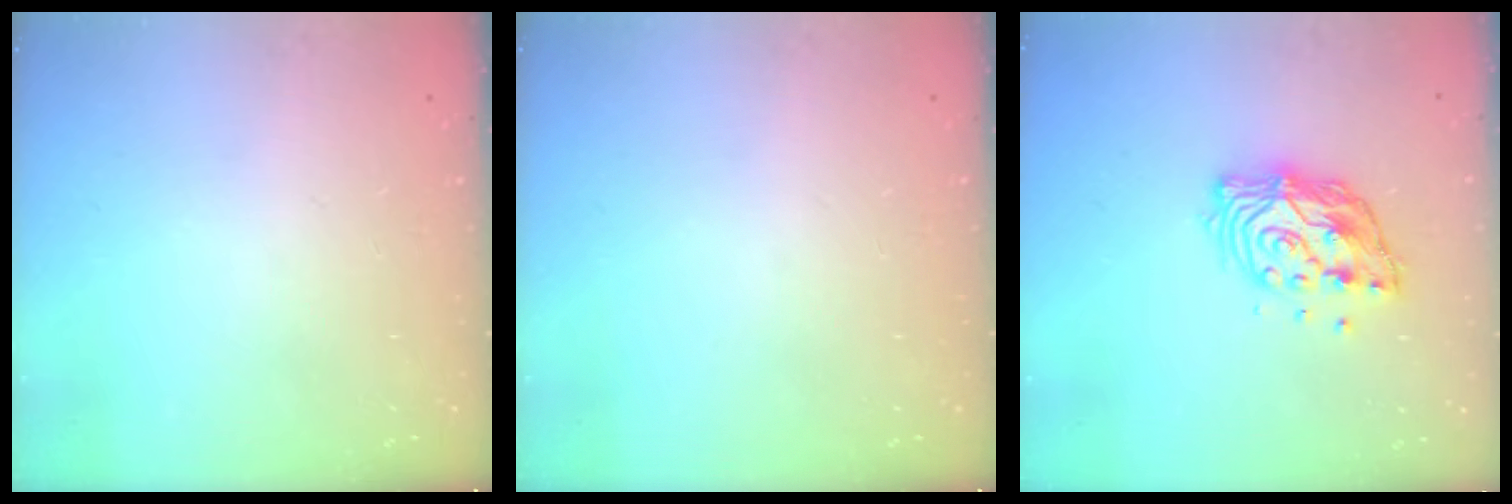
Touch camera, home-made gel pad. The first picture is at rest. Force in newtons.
{"total": 0.0}
{"total": 12.1, "press": 12.0, "slide": 0.9}